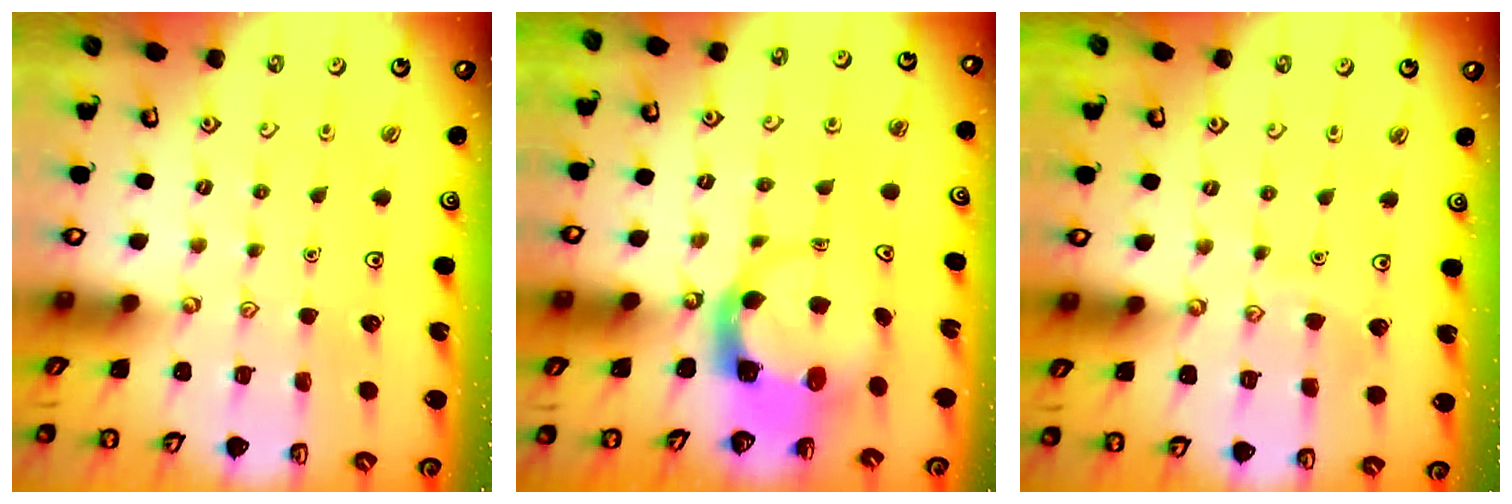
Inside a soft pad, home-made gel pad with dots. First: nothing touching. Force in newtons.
{"total": 3.8, "press": 3.8, "slide": 0.6}
{"total": 3.4, "press": 3.4, "slide": 0.3}